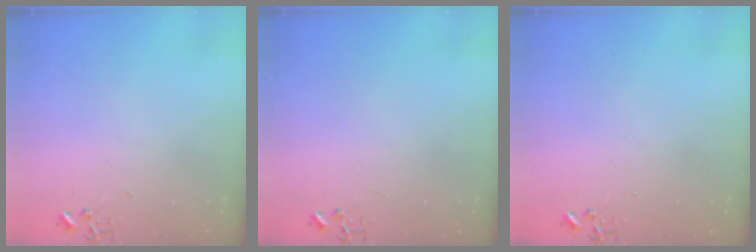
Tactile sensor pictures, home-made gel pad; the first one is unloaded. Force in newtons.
{"total": 0.0}
{"total": 0.0}